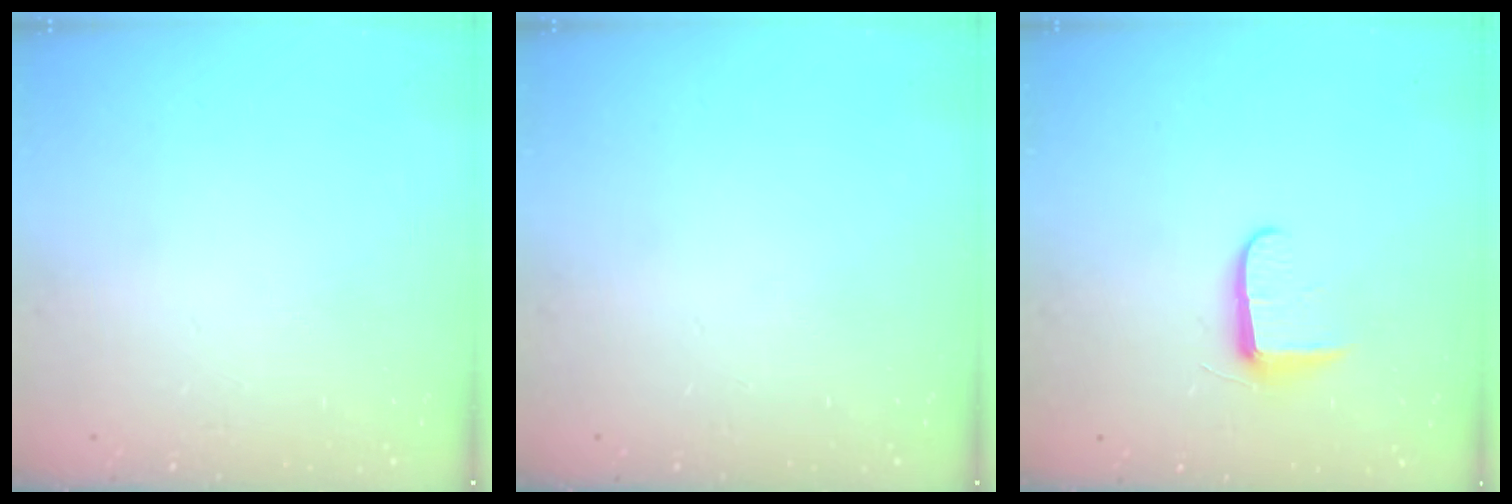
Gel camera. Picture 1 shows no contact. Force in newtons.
{"total": 0.0}
{"total": 6.8, "press": 6.7, "slide": 0.9}